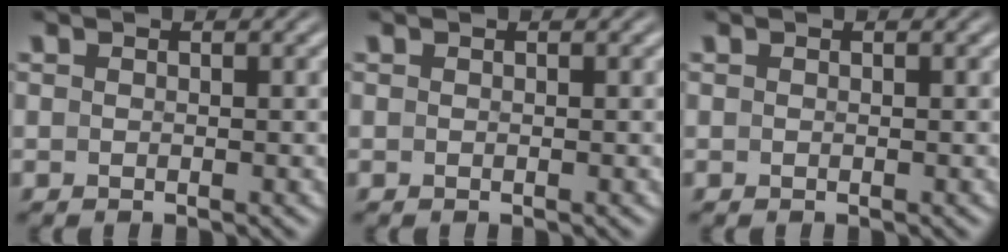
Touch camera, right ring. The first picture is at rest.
{"total": 0.0}
{"total": 0.0}